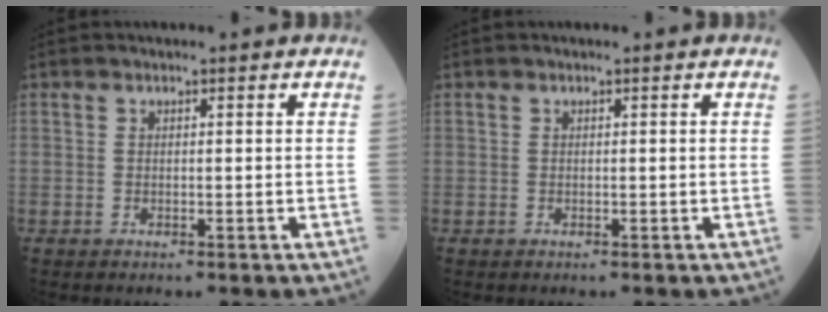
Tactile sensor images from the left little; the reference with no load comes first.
{"total": 0.0}